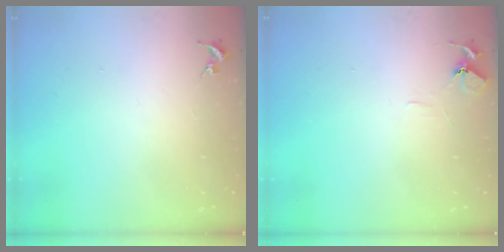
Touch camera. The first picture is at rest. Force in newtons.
{"total": 5.8, "press": 5.8, "slide": 0.6}